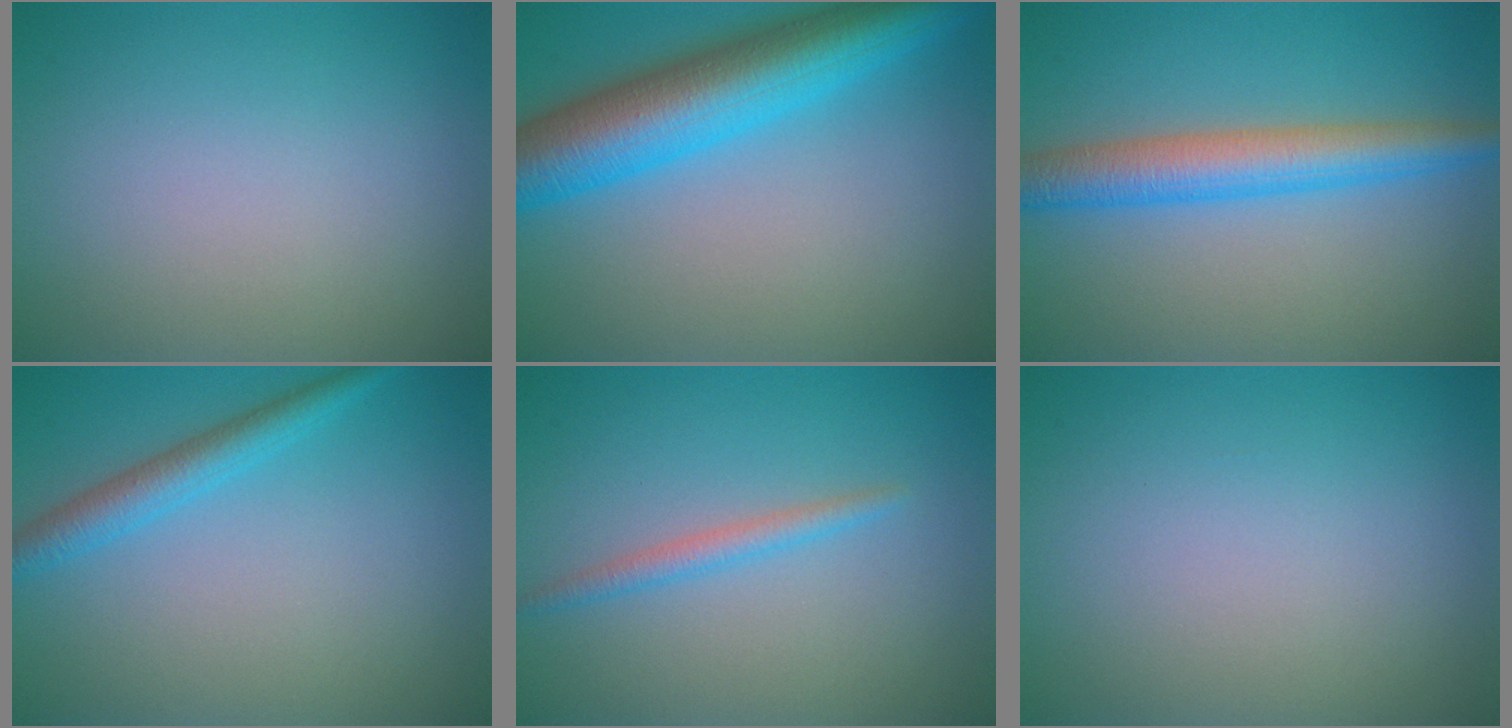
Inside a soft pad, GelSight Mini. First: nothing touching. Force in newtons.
{"total": 9.7, "press": 9.7, "slide": 0.3}
{"total": 5.2, "press": 5.2, "slide": 0.2}
{"total": 2.8, "press": 2.7, "slide": 0.2}
{"total": 1.6, "press": 1.6, "slide": 0.0}
{"total": 0.0}